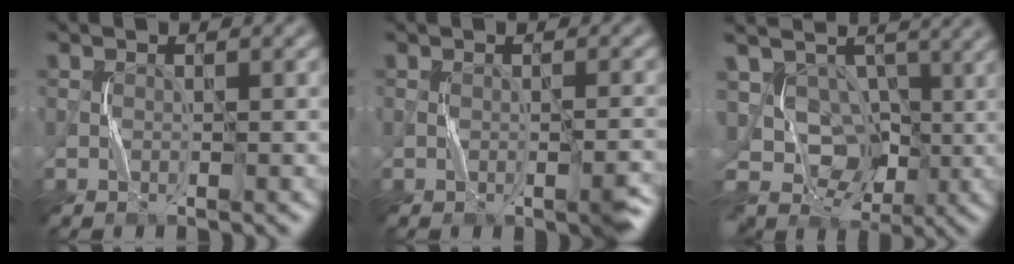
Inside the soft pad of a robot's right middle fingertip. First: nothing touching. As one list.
[{"total": 1.6, "force": [-0.5, 0.5, 1.5], "torque": [-0.025, -0.003, -0.003]}, {"total": 10.1, "force": [-2.1, 7.9, 6.0], "torque": [-0.112, 0.019, -0.017]}]